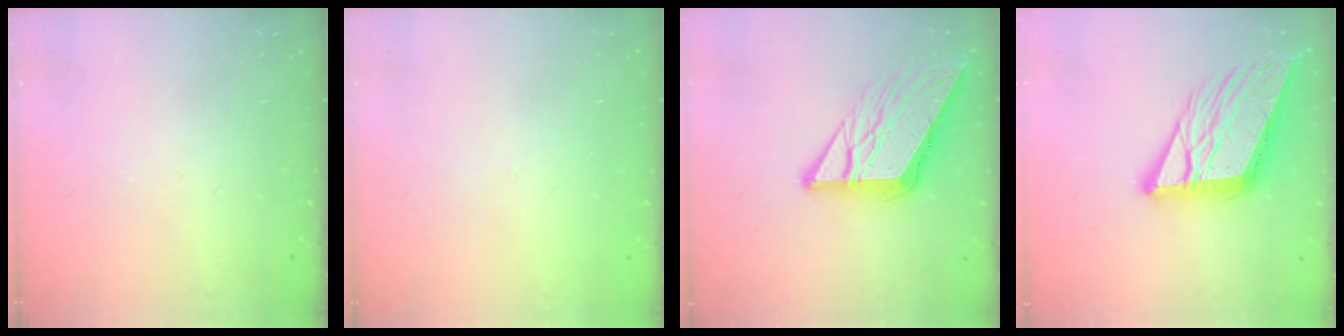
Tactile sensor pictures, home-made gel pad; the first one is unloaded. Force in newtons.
{"total": 2.6, "press": 2.6, "slide": 0.2}
{"total": 11.2, "press": 11.2, "slide": 1.1}
{"total": 16.4, "press": 16.2, "slide": 2.8}